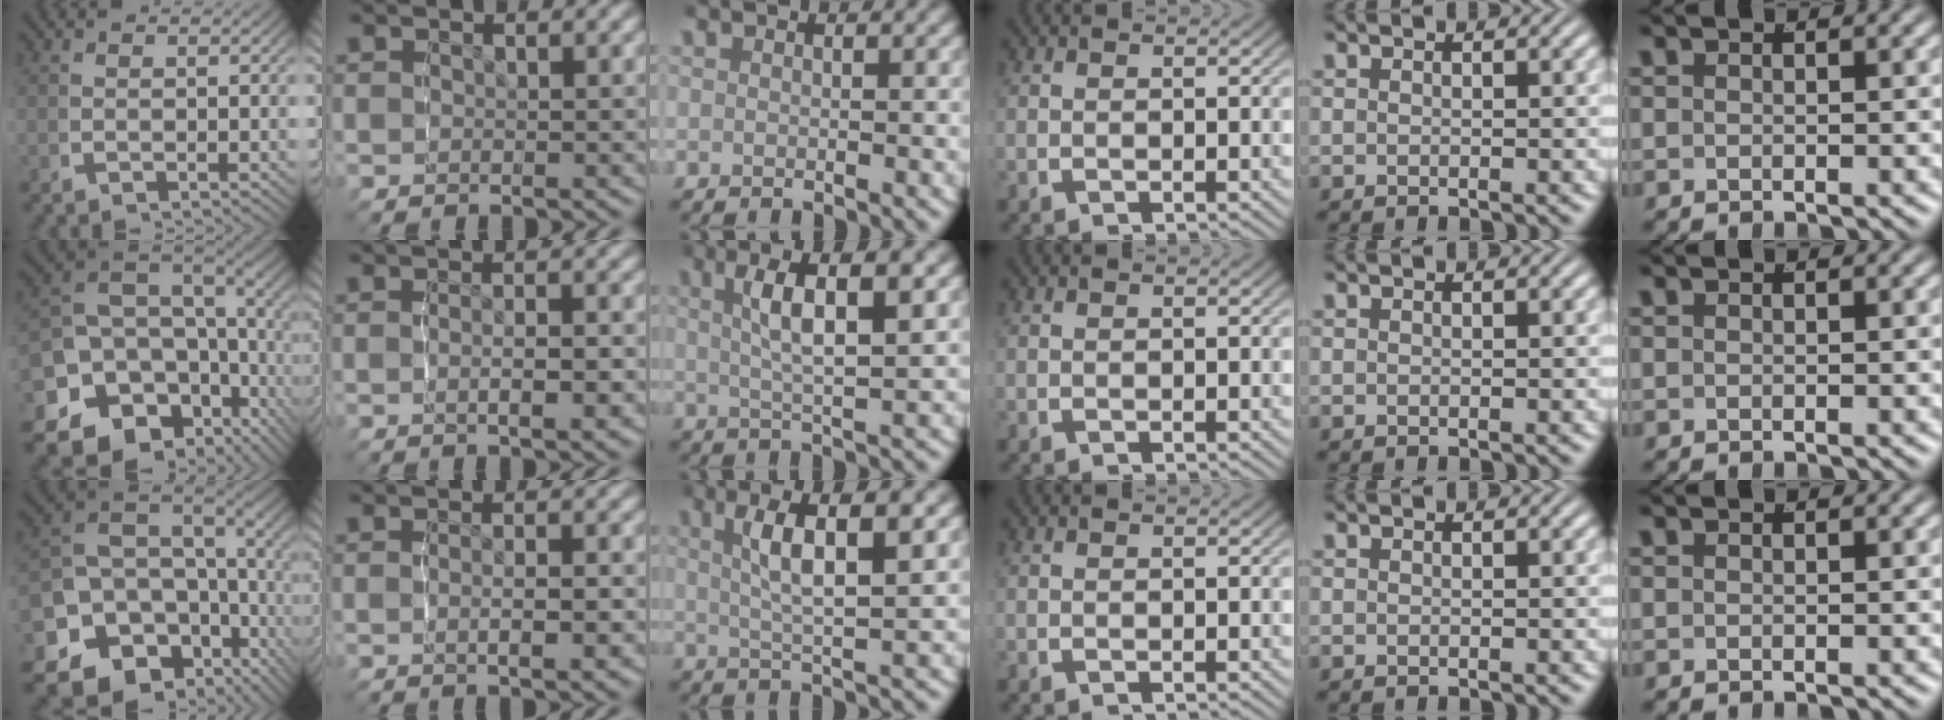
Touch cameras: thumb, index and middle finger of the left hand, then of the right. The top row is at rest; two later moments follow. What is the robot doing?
{"motion": "grasp_and_lifting", "object": "sponge"}